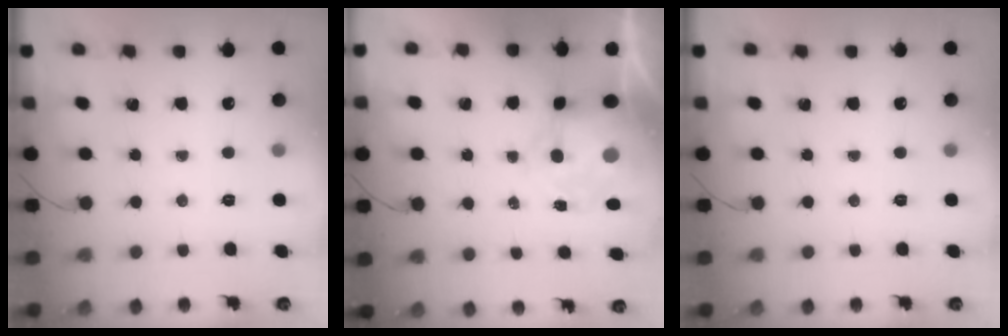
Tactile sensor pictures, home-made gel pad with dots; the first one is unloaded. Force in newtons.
{"total": 8.8, "press": 8.6, "slide": 2.0}
{"total": 0.0}